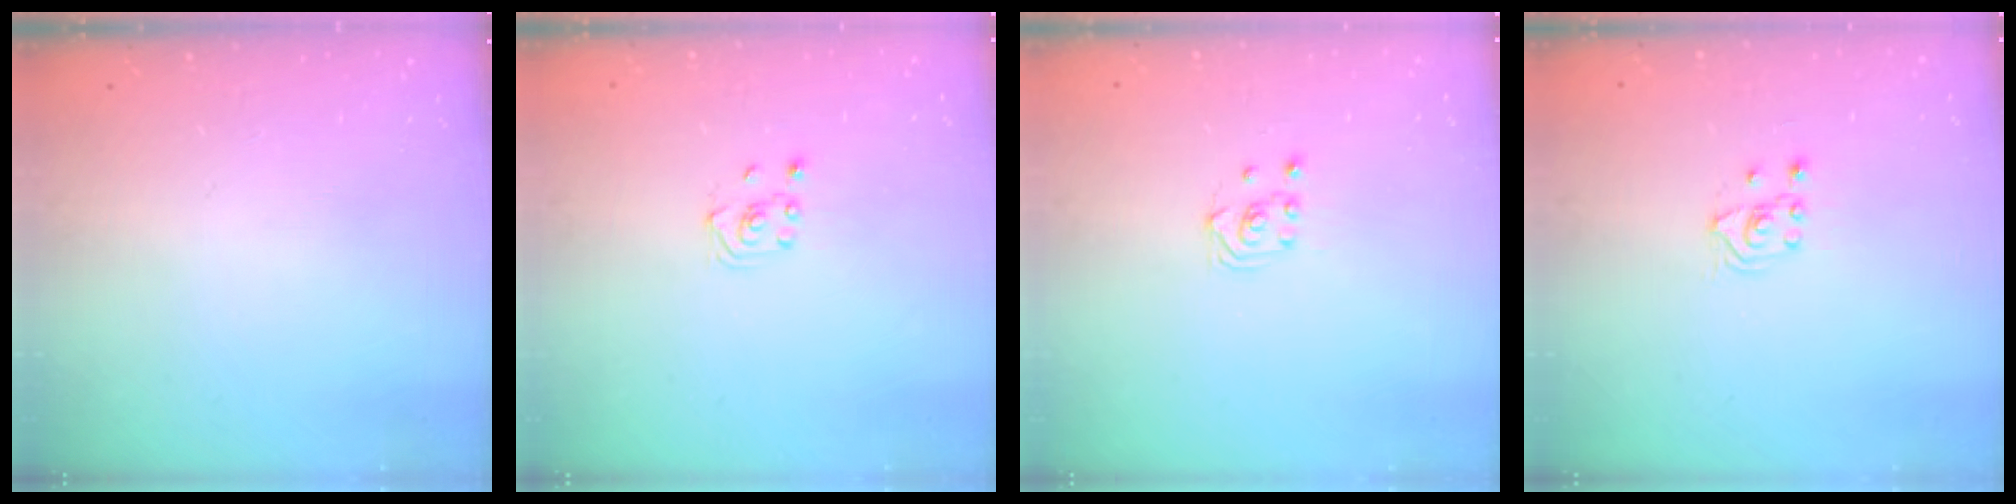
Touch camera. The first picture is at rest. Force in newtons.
{"total": 1.9, "press": 1.8, "slide": 0.6}
{"total": 2.9, "press": 2.6, "slide": 1.4}
{"total": 2.1, "press": 2.0, "slide": 0.8}